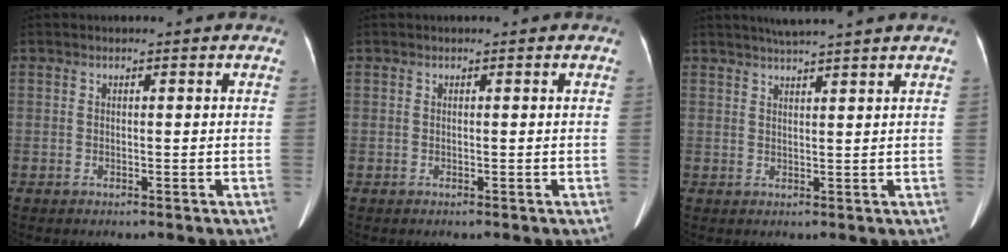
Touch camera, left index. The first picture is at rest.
{"total": 0.0}
{"total": 6.0, "force": [5.2, -1.1, 2.8], "torque": [-0.044, 0.019, 0.076]}